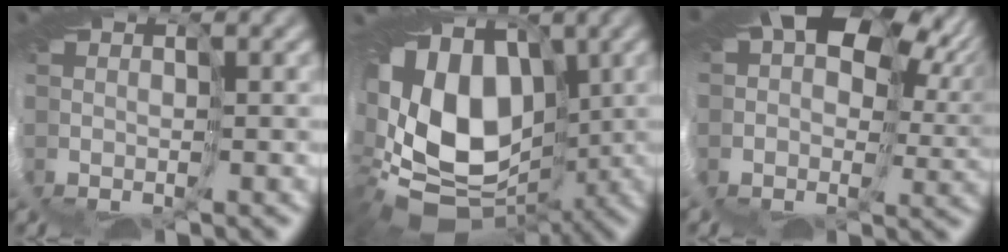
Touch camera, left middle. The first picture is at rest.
{"total": 13.1, "force": [-0.4, 9.8, 8.7], "torque": [-0.178, -0.014, -0.006]}
{"total": 15.5, "force": [5.6, 10.1, 10.3], "torque": [-0.190, 0.030, 0.089]}